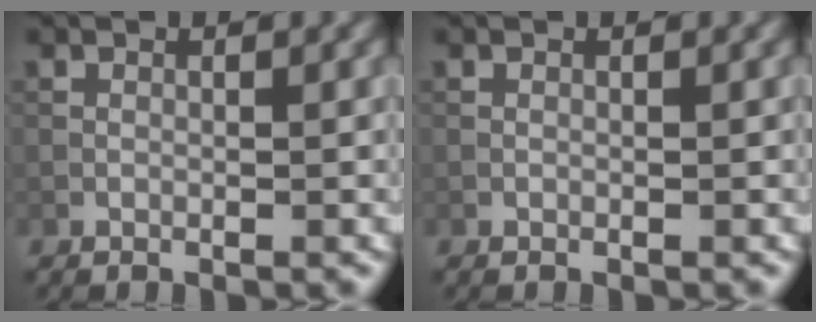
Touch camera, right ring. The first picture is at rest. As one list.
[{"total": 0.0}]